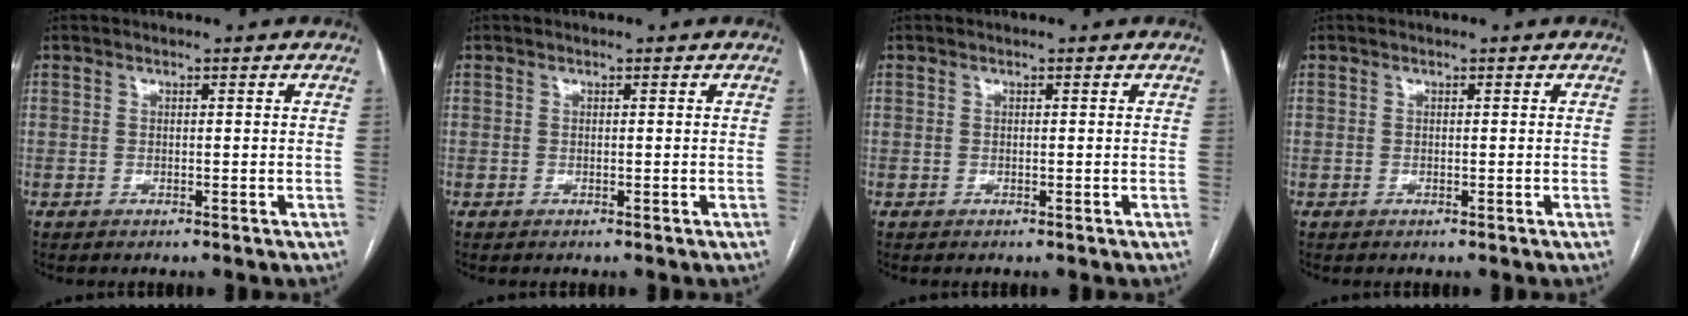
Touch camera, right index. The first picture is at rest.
{"total": 0.0}
{"total": 0.0}
{"total": 0.0}